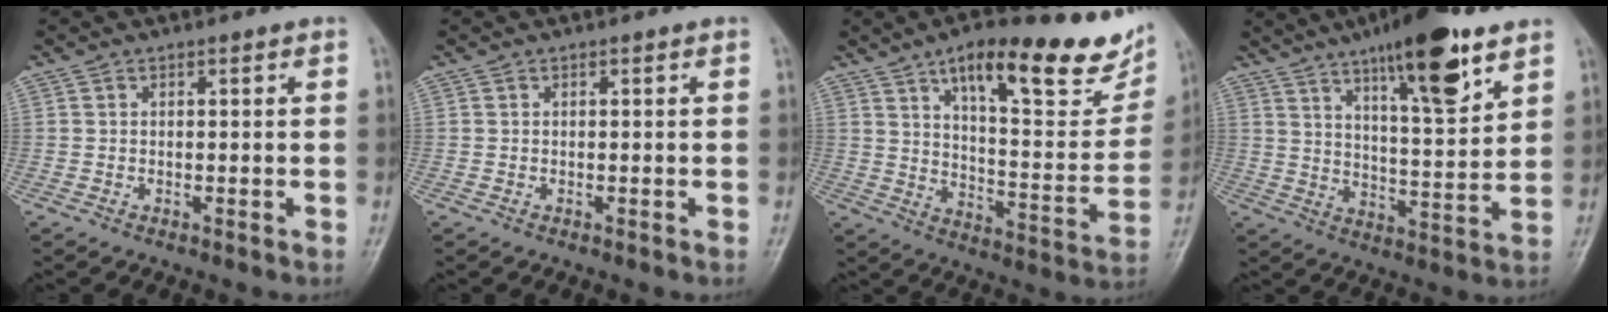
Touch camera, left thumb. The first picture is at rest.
{"total": 0.0}
{"total": 24.5, "force": [14.8, 8.0, 17.8], "torque": [-0.201, -0.045, 0.219]}
{"total": 17.0, "force": [10.4, 4.3, 12.8], "torque": [-0.179, -0.051, 0.168]}